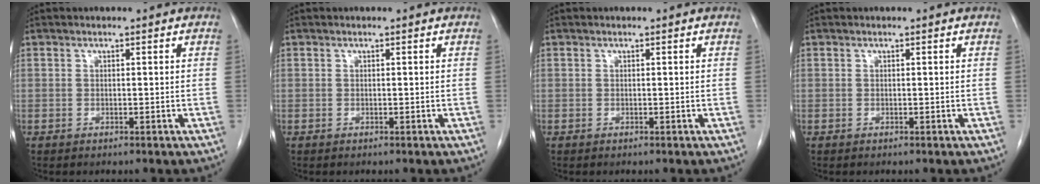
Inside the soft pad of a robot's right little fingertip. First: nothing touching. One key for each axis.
{"total": 0.0}
{"total": 0.0}
{"total": 0.0}